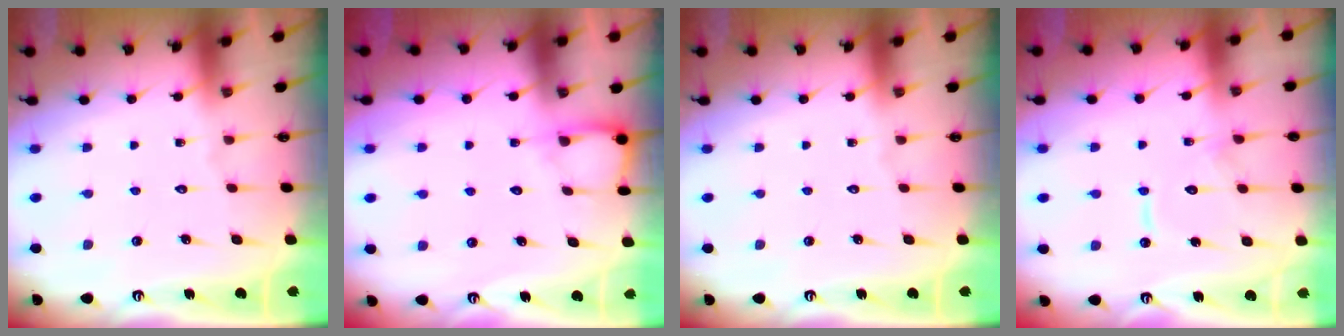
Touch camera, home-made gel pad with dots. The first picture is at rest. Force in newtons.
{"total": 4.2, "press": 4.2, "slide": 0.6}
{"total": 0.0}
{"total": 10.4, "press": 10.4, "slide": 1.0}